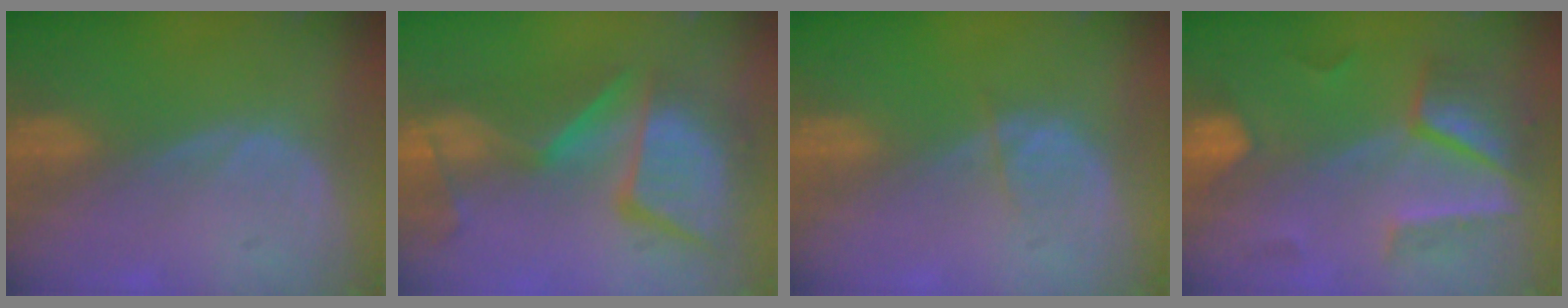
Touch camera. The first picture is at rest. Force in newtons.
{"total": 13.6, "press": 11.2, "slide": 7.8}
{"total": 1.6, "press": 1.5, "slide": 0.2}
{"total": 7.3, "press": 7.2, "slide": 0.7}